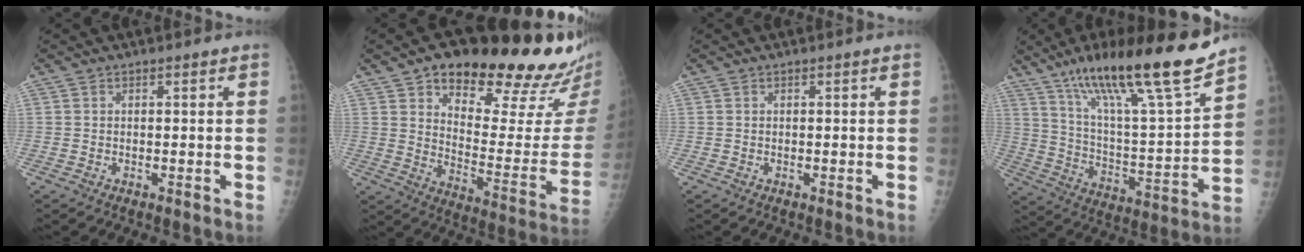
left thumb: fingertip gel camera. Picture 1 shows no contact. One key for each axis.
{"total": 25.4, "fx": 18.6, "fy": 7.8, "fz": 15.5, "tx": -0.167, "ty": -0.100, "tz": 0.261}
{"total": 0.0}
{"total": 24.2, "fx": 17.2, "fy": 3.2, "fz": 16.8, "tx": -0.257, "ty": -0.069, "tz": 0.292}